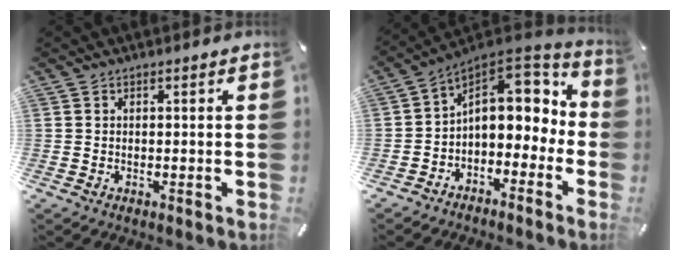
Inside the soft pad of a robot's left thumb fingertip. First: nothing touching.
{"total": 13.2, "force": [2.7, 8.8, 9.4], "torque": [-0.135, -0.019, 0.046]}